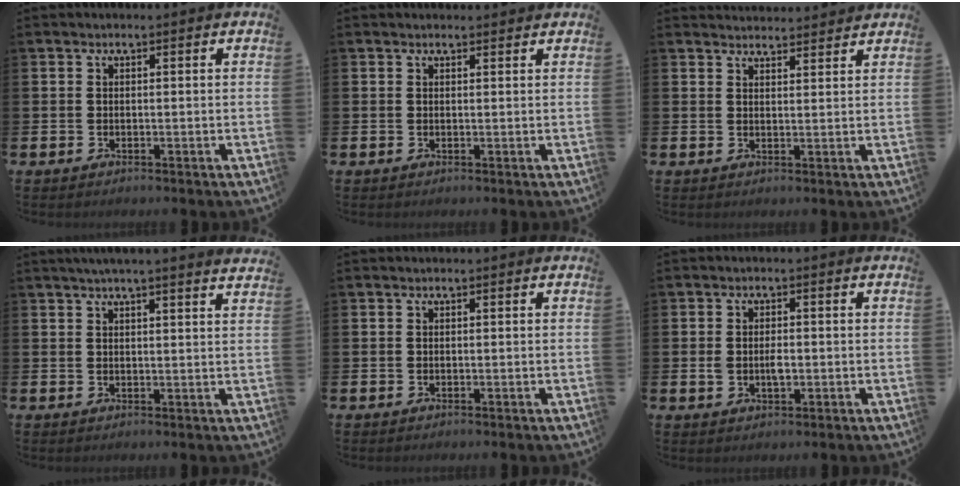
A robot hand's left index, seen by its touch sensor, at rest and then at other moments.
{"total": 0.7, "force": [0.6, 0.2, 0.1], "torque": [0.010, -0.004, 0.009]}
{"total": 2.9, "force": [2.8, 0.4, -0.1], "torque": [0.001, -0.017, 0.051]}
{"total": 3.2, "force": [3.1, -0.6, 0.8], "torque": [-0.019, -0.013, 0.055]}
{"total": 0.0}
{"total": 2.5, "force": [-0.1, 1.5, 2.0], "torque": [-0.025, -0.002, -0.006]}